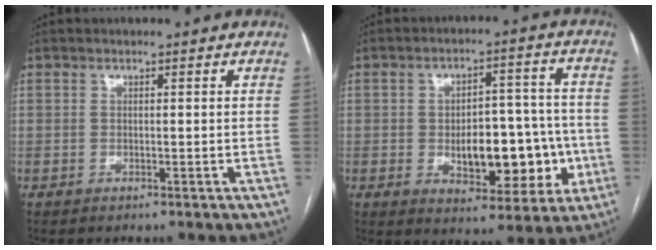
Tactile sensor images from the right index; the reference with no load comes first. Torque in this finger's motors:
{"motor_torque": [0.33, -0.15, 0.26, 0.05]}